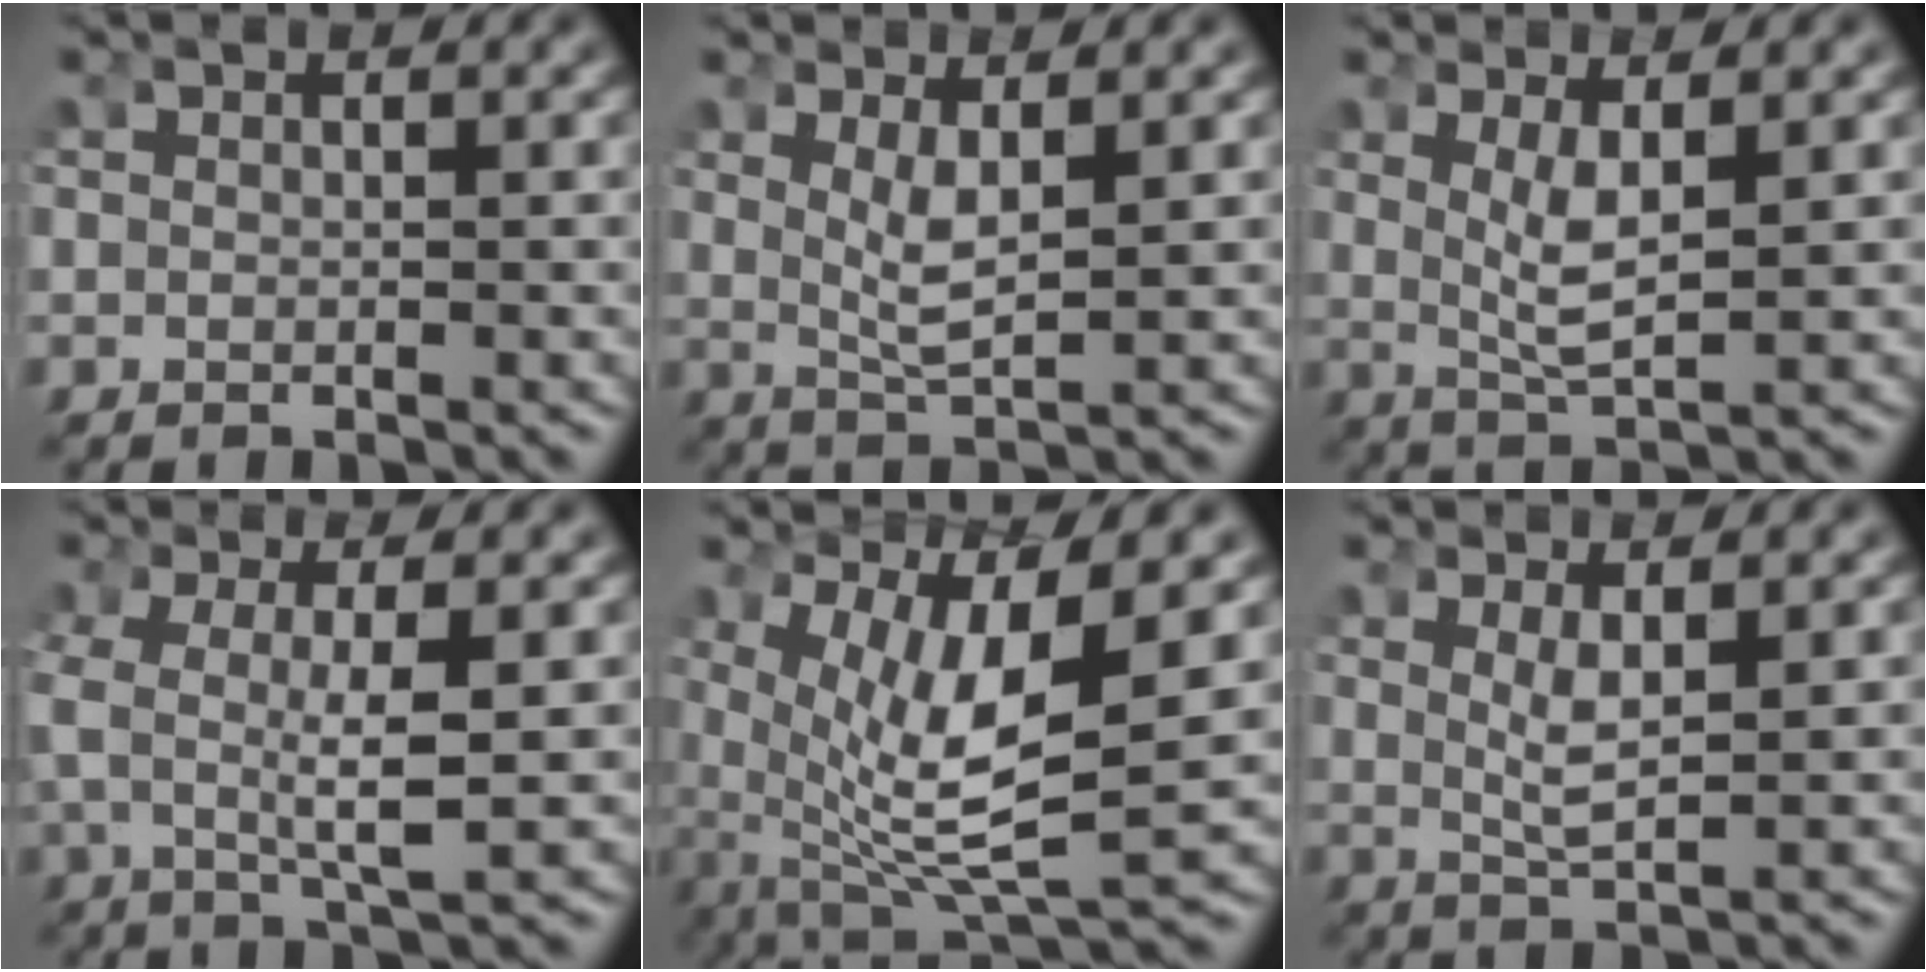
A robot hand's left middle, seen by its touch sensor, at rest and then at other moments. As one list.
[{"total": 3.4, "force": [0.9, 1.0, 3.1], "torque": [-0.065, -0.012, 0.021]}, {"total": 3.8, "force": [0.8, 1.1, 3.5], "torque": [-0.074, -0.013, 0.021]}, {"total": 4.9, "force": [0.7, 1.1, 4.7], "torque": [-0.092, -0.005, 0.014]}, {"total": 9.6, "force": [-0.5, 4.3, 8.6], "torque": [-0.162, -0.037, 0.014]}, {"total": 2.7, "force": [0.7, 0.4, 2.6], "torque": [-0.057, -0.013, 0.020]}]